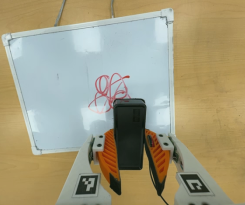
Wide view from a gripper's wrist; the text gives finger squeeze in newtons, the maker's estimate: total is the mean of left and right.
{"total": 4.6, "left": 3.3, "right": 5.9}